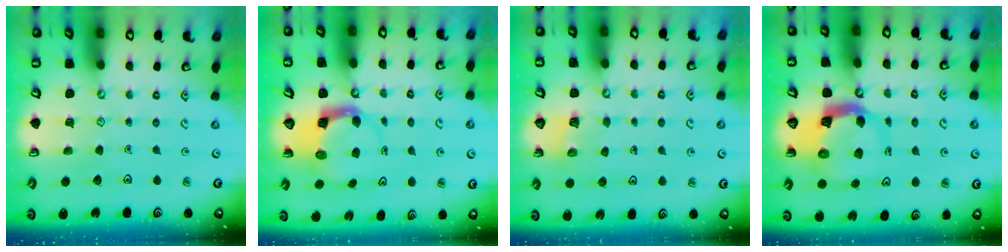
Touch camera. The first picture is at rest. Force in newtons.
{"total": 3.7, "press": 3.6, "slide": 0.5}
{"total": 3.7, "press": 3.6, "slide": 0.2}
{"total": 6.7, "press": 6.6, "slide": 1.0}